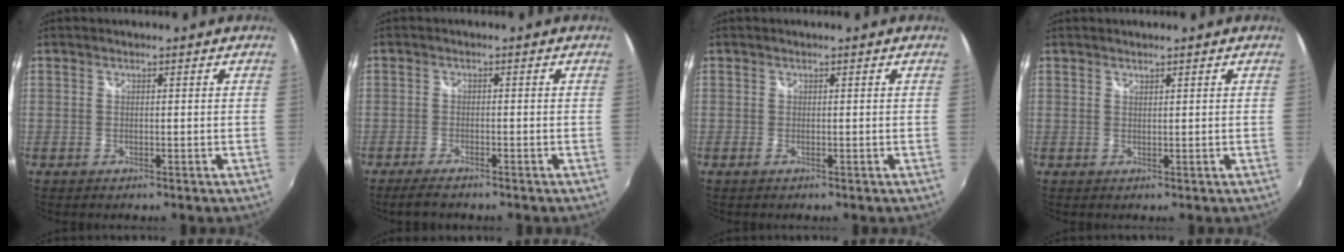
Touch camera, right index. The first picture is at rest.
{"total": 4.3, "force": [-3.6, 0.9, 2.2], "torque": [-0.055, -0.014, -0.066]}
{"total": 0.0}
{"total": 0.6, "force": [0.5, 0.1, 0.1], "torque": [0.000, 0.000, 0.010]}